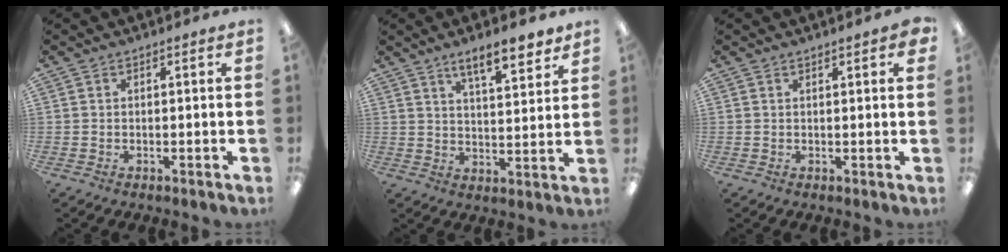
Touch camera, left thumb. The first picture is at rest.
{"total": 8.9, "force": [6.9, 2.5, 5.0], "torque": [-0.066, -0.042, 0.116]}
{"total": 1.5, "force": [1.1, 0.2, 1.0], "torque": [-0.005, -0.005, 0.016]}